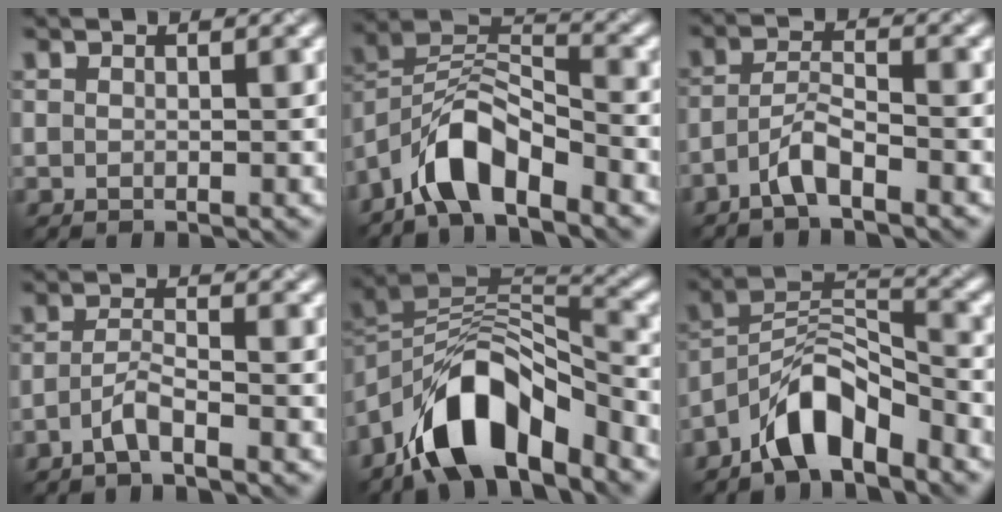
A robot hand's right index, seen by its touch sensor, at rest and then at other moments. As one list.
[{"total": 6.3, "force": [-4.6, 2.1, 3.8], "torque": [-0.064, 0.011, -0.089]}, {"total": 3.1, "force": [-2.2, 0.5, 2.1], "torque": [-0.044, 0.010, -0.047]}, {"total": 2.5, "force": [-1.7, 0.3, 1.8], "torque": [-0.038, 0.007, -0.040]}, {"total": 9.9, "force": [-6.4, 3.9, 6.5], "torque": [-0.100, 0.011, -0.121]}, {"total": 6.2, "force": [-4.6, 2.2, 3.6], "torque": [-0.056, 0.012, -0.090]}]